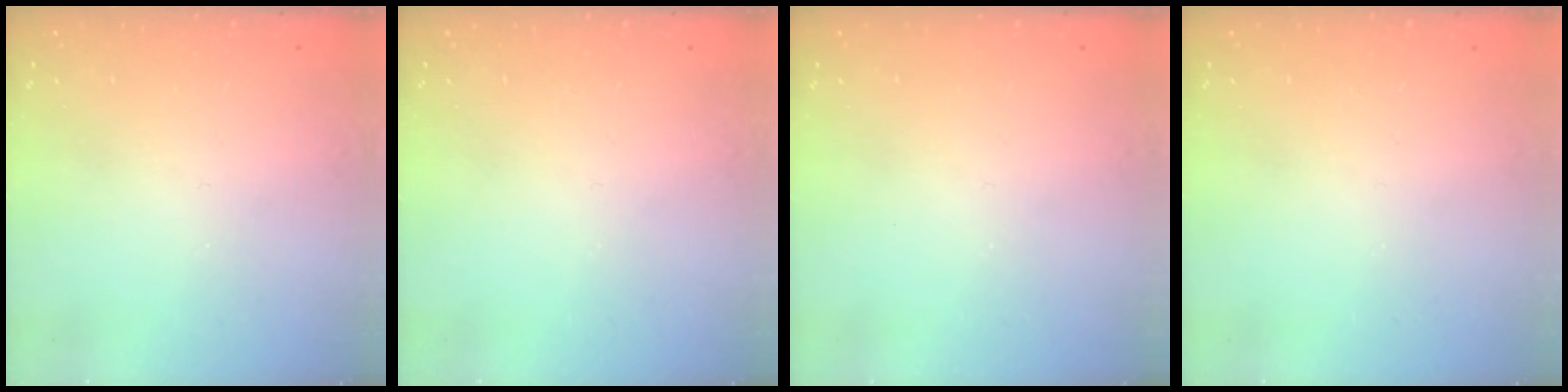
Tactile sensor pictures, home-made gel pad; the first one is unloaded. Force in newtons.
{"total": 0.0}
{"total": 0.0}
{"total": 0.0}